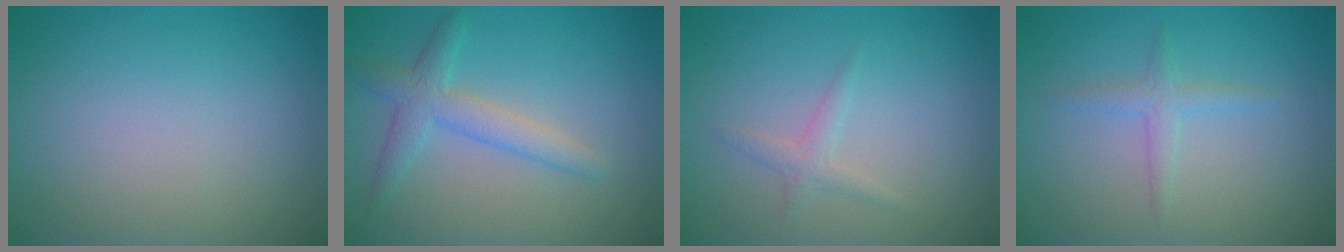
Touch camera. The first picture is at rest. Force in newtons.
{"total": 3.1, "press": 3.1, "slide": 0.2}
{"total": 1.4, "press": 1.4, "slide": 0.0}
{"total": 1.5, "press": 1.5, "slide": 0.0}